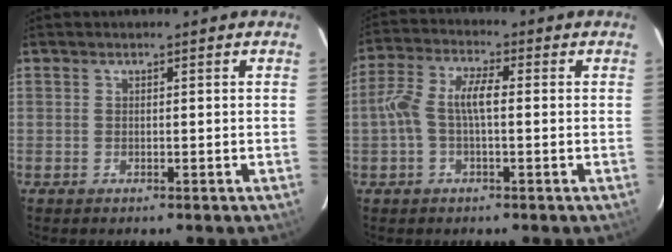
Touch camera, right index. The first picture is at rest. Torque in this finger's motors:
{"motor_torque": [0.34, -0.10, 0.44, 0.12]}